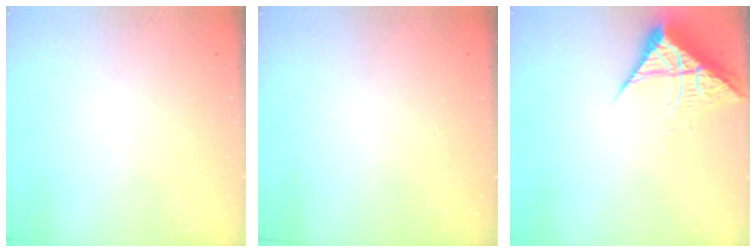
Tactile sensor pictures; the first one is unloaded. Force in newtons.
{"total": 0.0}
{"total": 7.2, "press": 7.1, "slide": 0.9}